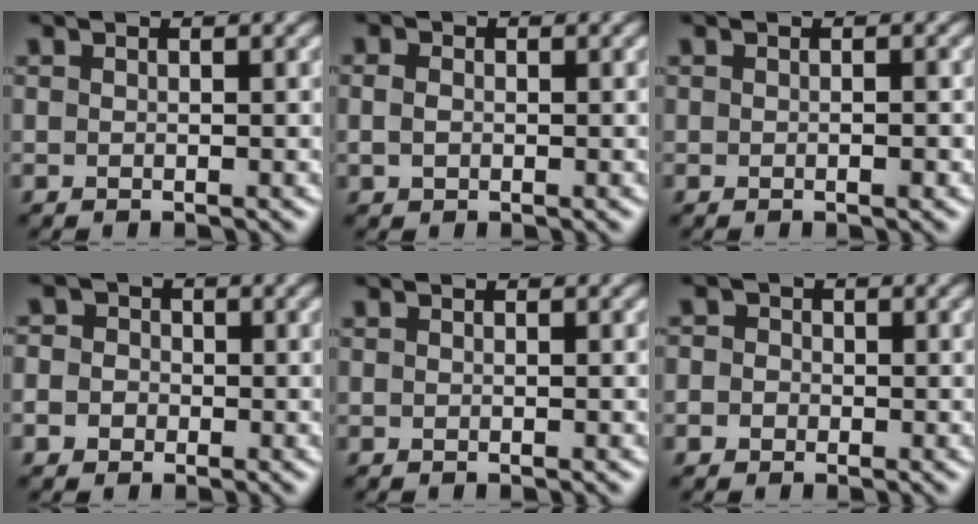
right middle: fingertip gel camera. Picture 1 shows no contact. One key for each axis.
{"total": 1.2, "fx": 0.1, "fy": 1.0, "fz": 0.7, "tx": -0.014, "ty": 0.005, "tz": 0.001}
{"total": 0.9, "fx": -0.3, "fy": 0.2, "fz": 0.8, "tx": -0.012, "ty": -0.003, "tz": -0.004}
{"total": 3.8, "fx": 0.4, "fy": 3.5, "fz": 1.5, "tx": -0.002, "ty": 0.030, "tz": -0.027}
{"total": 0.0}
{"total": 2.6, "fx": 0.2, "fy": 2.4, "fz": 1.0, "tx": -0.002, "ty": 0.016, "tz": -0.023}